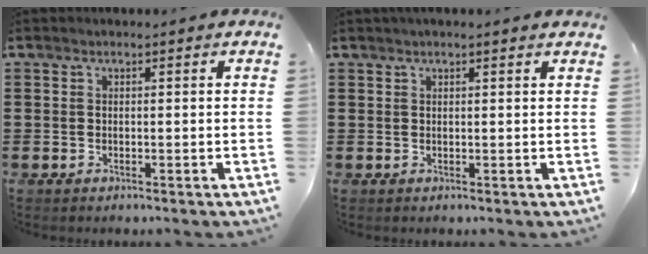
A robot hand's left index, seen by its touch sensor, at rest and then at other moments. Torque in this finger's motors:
{"motor_torque": [2.14, 0.00, 0.31, 0.04]}